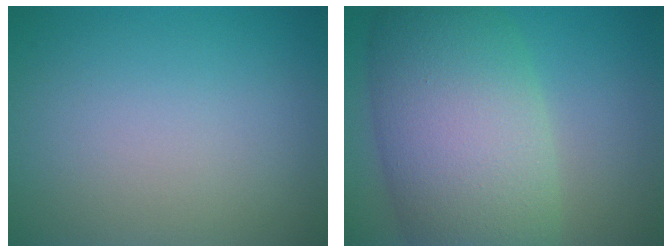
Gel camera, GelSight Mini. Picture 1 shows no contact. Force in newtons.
{"total": 11.7, "press": 11.7, "slide": 0.8}